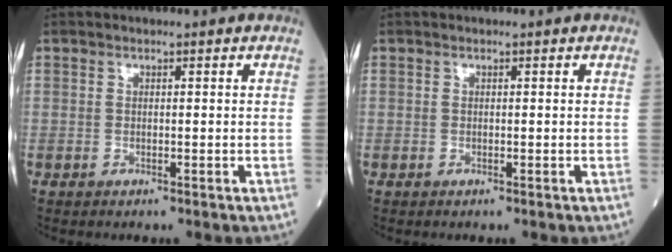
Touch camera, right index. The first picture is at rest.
{"total": 0.0}